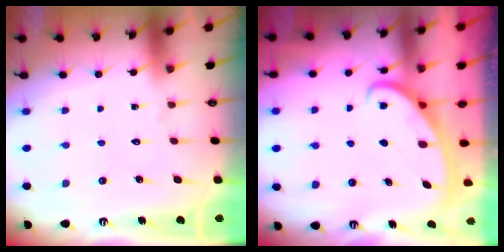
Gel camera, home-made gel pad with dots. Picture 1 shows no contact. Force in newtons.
{"total": 2.5, "press": 2.5, "slide": 0.4}